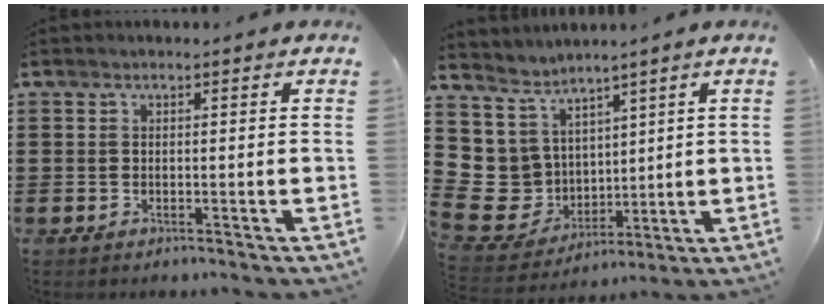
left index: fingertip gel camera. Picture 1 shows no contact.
{"total": 8.3, "force": [1.9, 8.0, 1.2], "torque": [-0.092, -0.019, 0.042]}